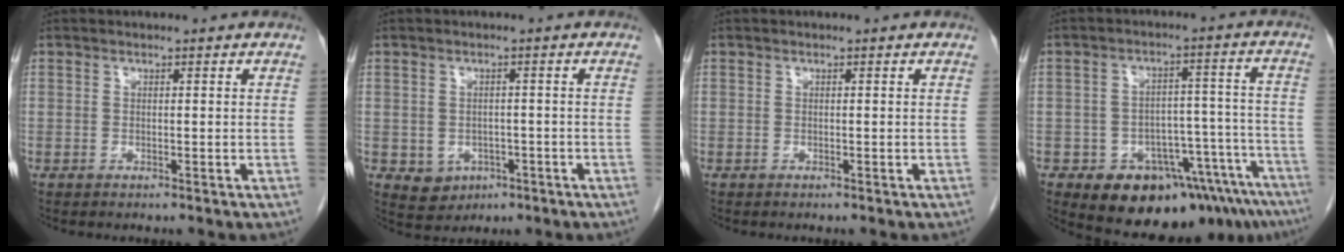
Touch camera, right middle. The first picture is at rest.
{"total": 4.4, "force": [-1.7, 3.7, 1.7], "torque": [-0.028, -0.001, -0.011]}
{"total": 0.0}
{"total": 16.0, "force": [-11.7, 7.4, 8.2], "torque": [-0.050, 0.051, -0.149]}